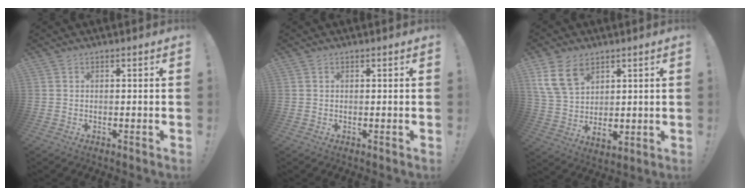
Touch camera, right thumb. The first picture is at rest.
{"total": 0.0}
{"total": 12.8, "force": [6.3, 8.8, 6.9], "torque": [-0.130, -0.030, 0.124]}